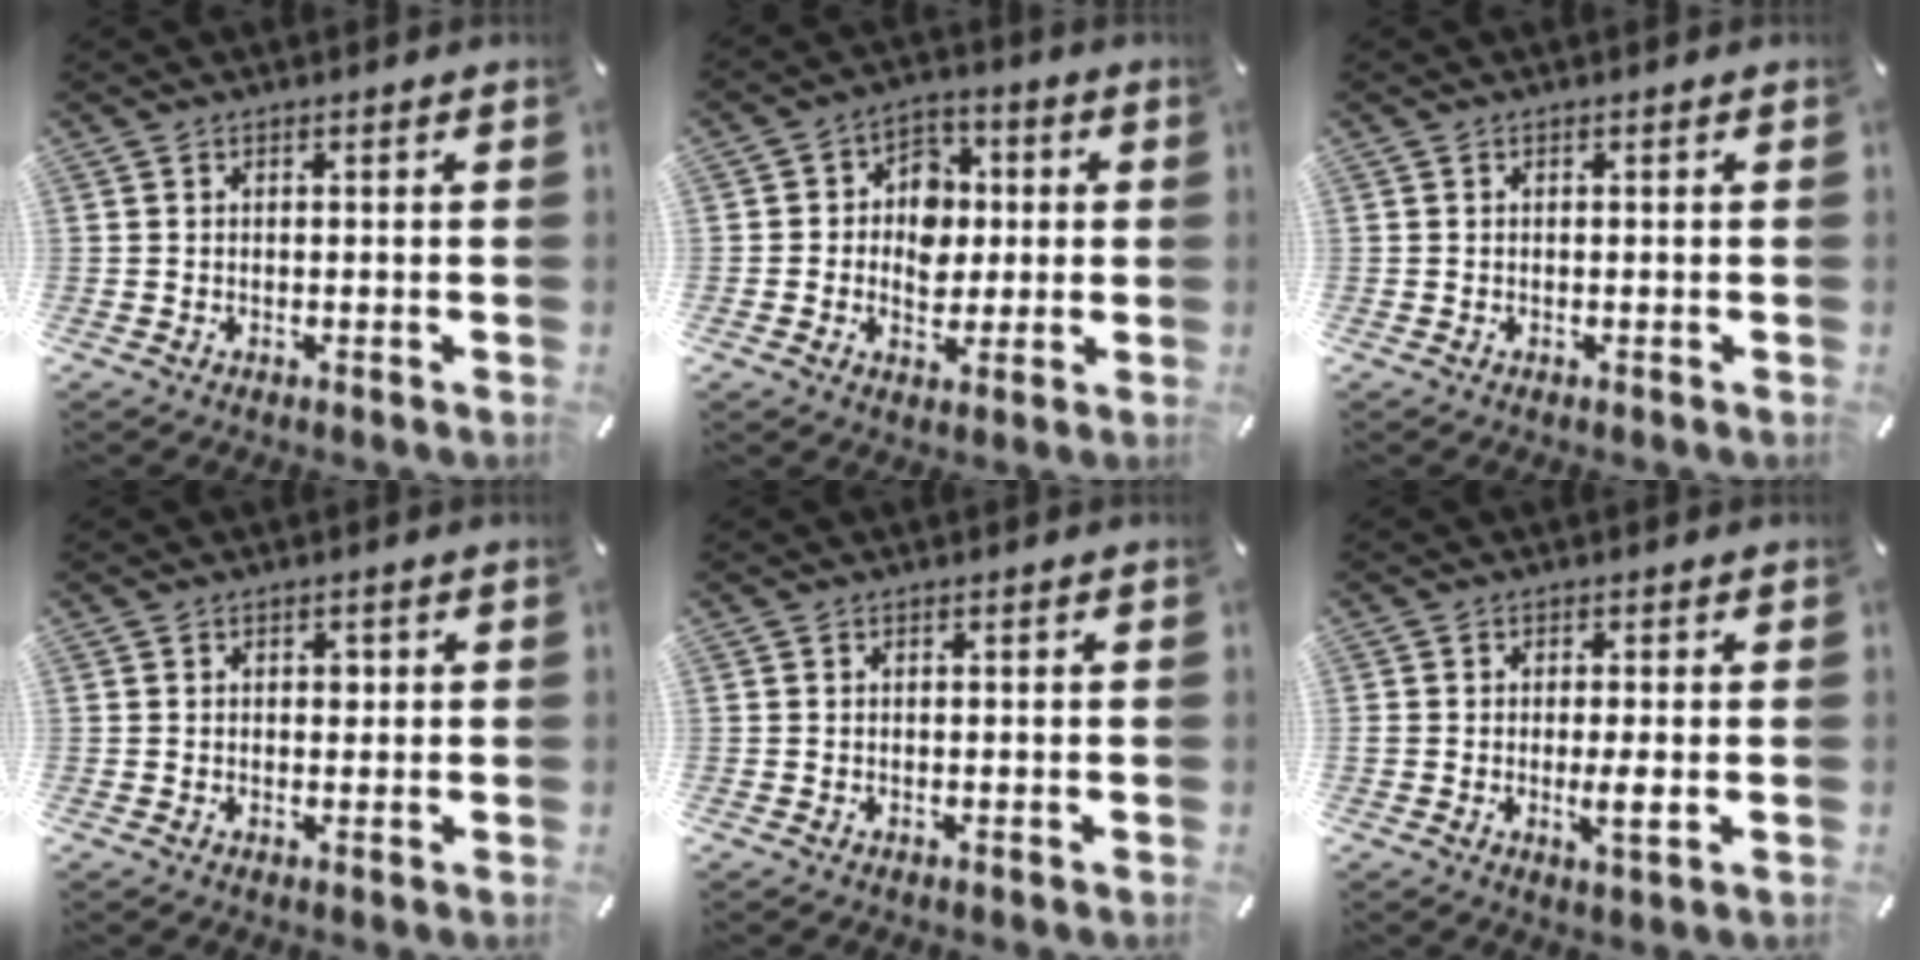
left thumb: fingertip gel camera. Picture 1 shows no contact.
{"total": 9.6, "force": [-0.6, 8.2, 4.9], "torque": [-0.071, 0.018, -0.007]}
{"total": 0.0}
{"total": 1.6, "force": [0.2, 1.3, 1.0], "torque": [-0.006, 0.000, -0.001]}
{"total": 0.0}
{"total": 3.5, "force": [-0.6, 0.9, 3.4], "torque": [-0.056, -0.002, -0.009]}